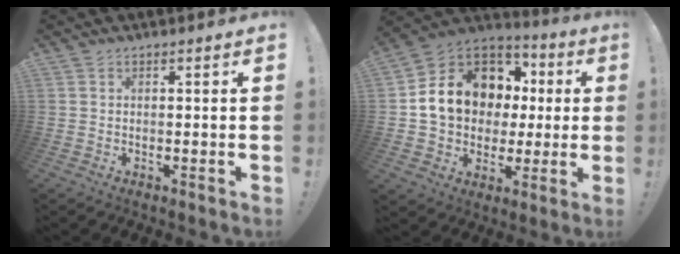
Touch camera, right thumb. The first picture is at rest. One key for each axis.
{"total": 16.5, "fx": 3.7, "fy": 13.3, "fz": 9.1, "tx": -0.136, "ty": -0.008, "tz": 0.087}